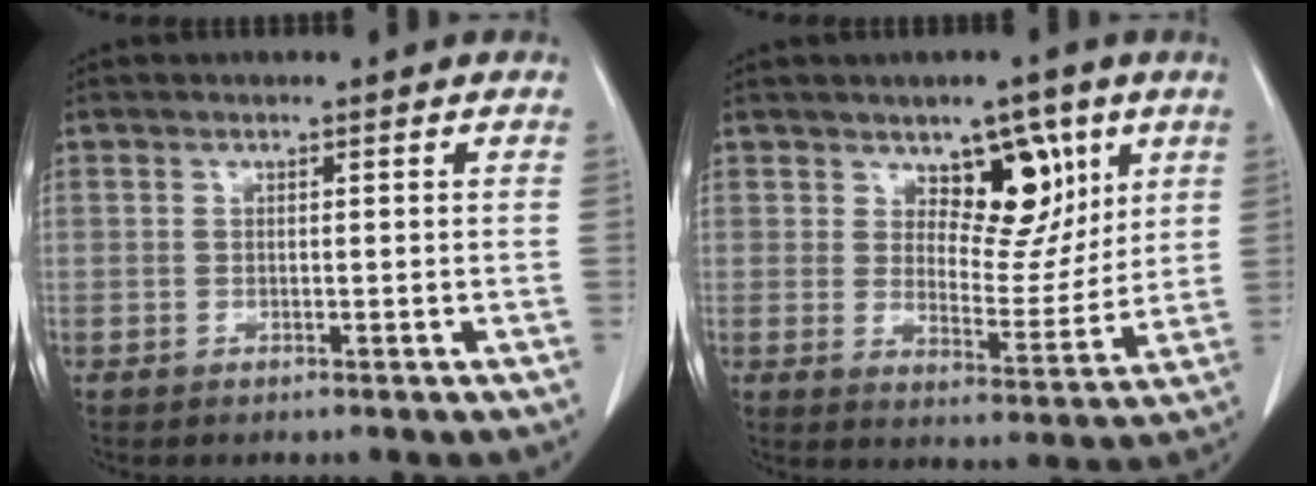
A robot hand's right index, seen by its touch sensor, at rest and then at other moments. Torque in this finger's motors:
{"motor_torque": [0.33, 0.33, 0.10, 0.04]}